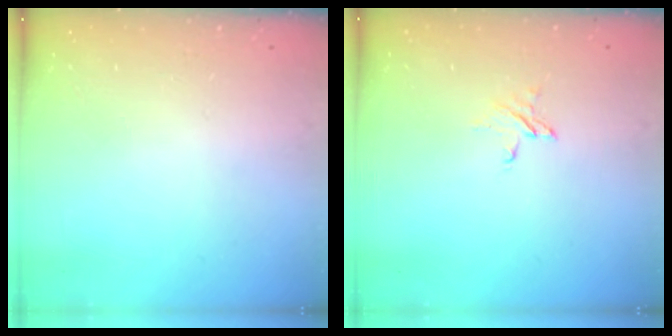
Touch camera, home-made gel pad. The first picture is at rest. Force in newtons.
{"total": 3.5, "press": 3.5, "slide": 0.3}